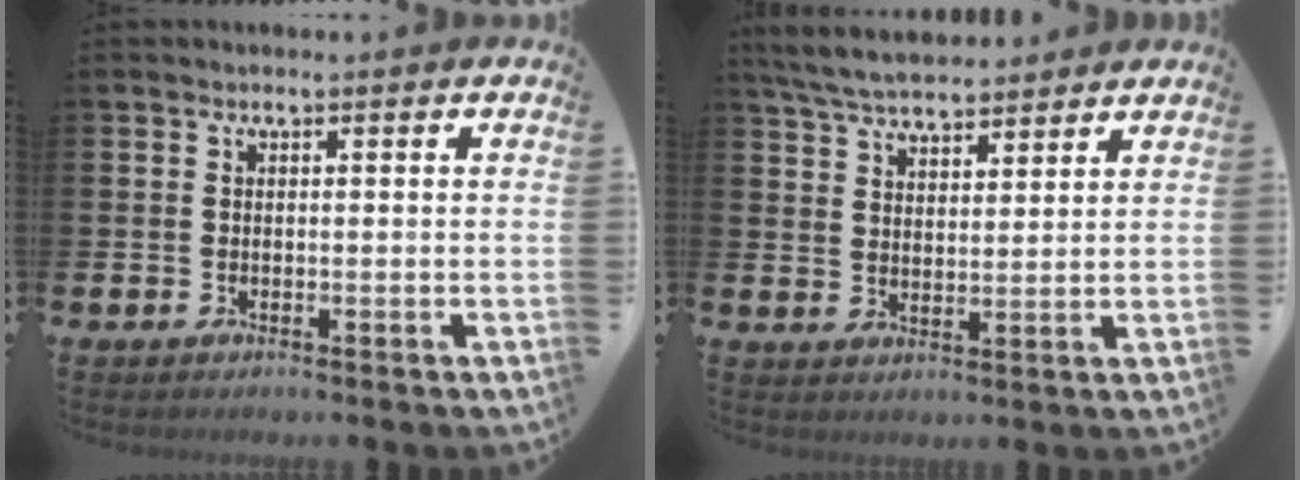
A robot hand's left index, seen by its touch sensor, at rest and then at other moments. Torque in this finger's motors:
{"motor_torque": [1.07, -1.07, 0.29, 0.21]}